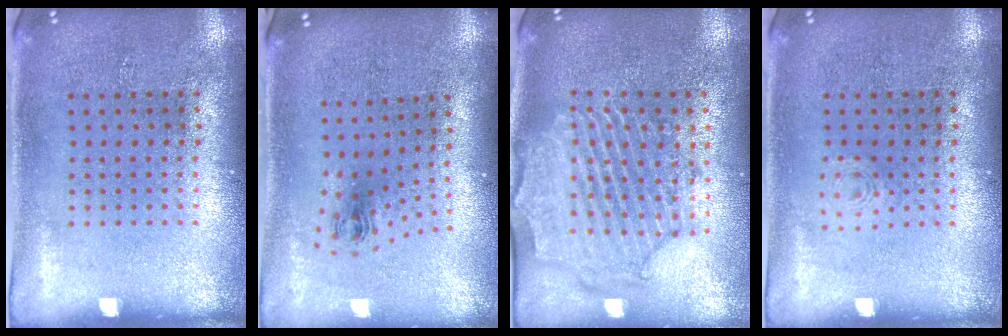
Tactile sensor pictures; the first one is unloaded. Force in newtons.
{"total": 1.0, "press": 0.5, "slide": 0.9}
{"total": 2.3, "press": 2.2, "slide": 0.8}
{"total": 0.7, "press": 0.7, "slide": 0.1}